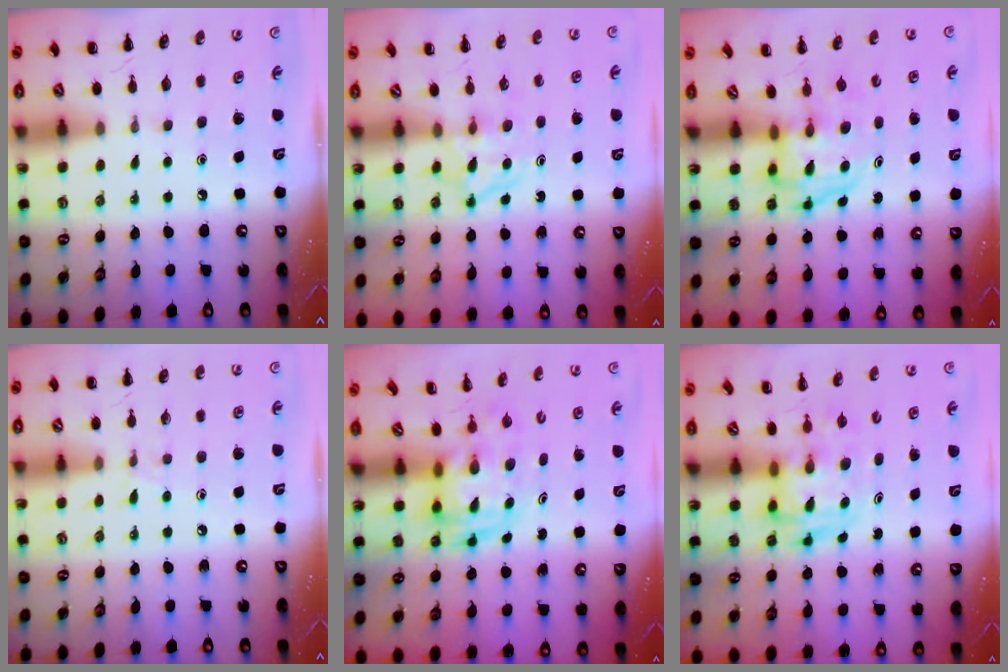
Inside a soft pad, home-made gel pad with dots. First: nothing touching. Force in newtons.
{"total": 4.6, "press": 4.4, "slide": 1.3}
{"total": 3.9, "press": 3.8, "slide": 0.6}
{"total": 5.4, "press": 5.1, "slide": 1.7}
{"total": 3.0, "press": 3.0, "slide": 0.6}
{"total": 3.5, "press": 3.4, "slide": 0.6}